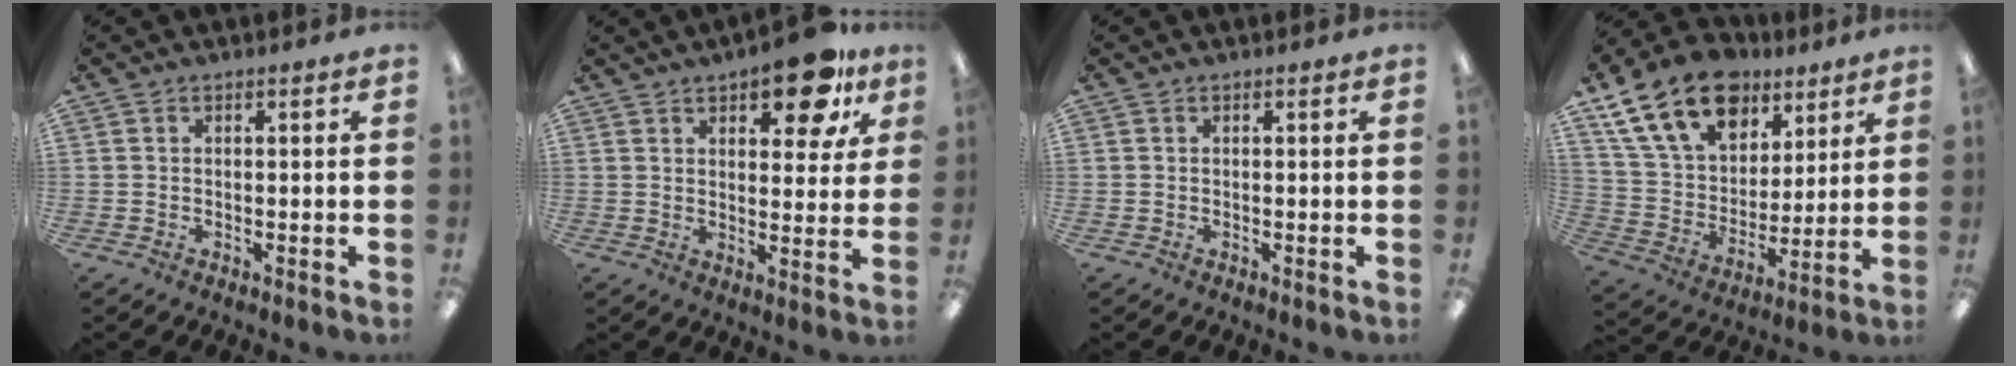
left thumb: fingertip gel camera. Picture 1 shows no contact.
{"total": 12.8, "force": [8.4, 5.3, 8.2], "torque": [-0.096, -0.041, 0.137]}
{"total": 0.0}
{"total": 20.6, "force": [12.3, 13.1, 10.2], "torque": [-0.181, -0.053, 0.226]}